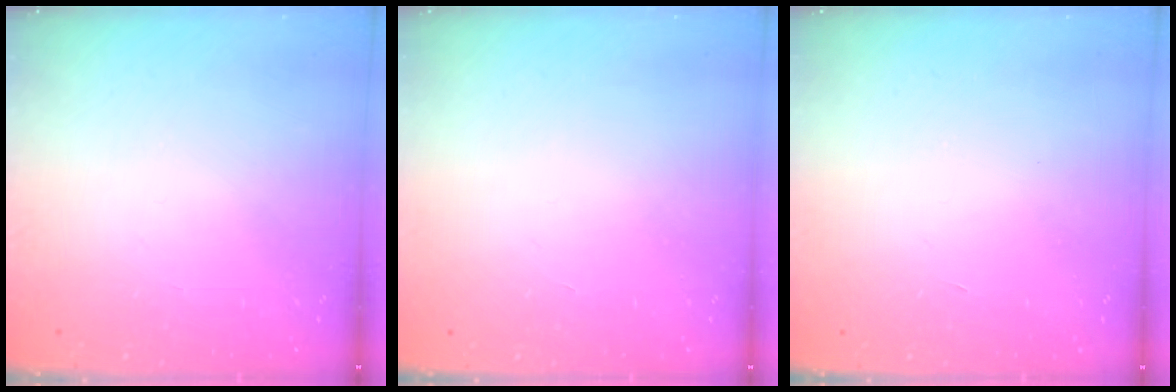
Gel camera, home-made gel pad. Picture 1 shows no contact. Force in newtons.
{"total": 1.6, "press": 1.6, "slide": 0.1}
{"total": 1.7, "press": 1.7, "slide": 0.1}